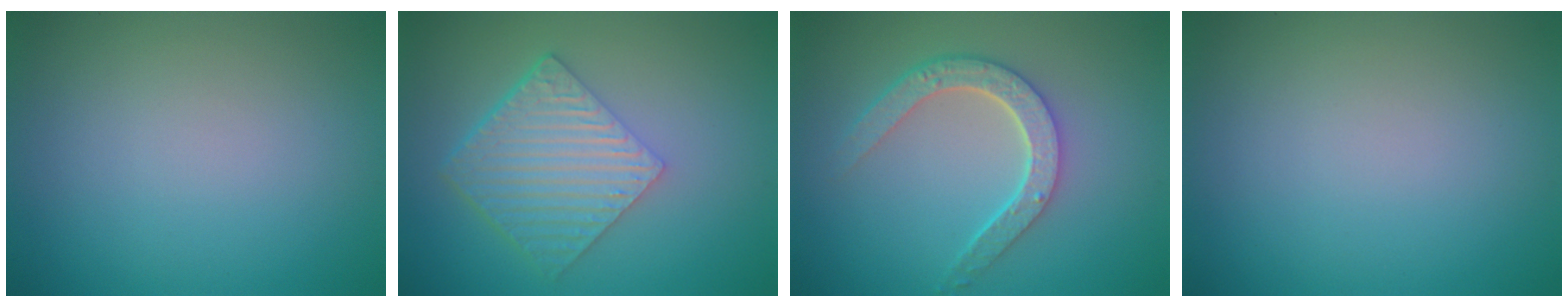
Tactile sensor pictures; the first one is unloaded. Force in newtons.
{"total": 6.0, "press": 4.2, "slide": 4.2}
{"total": 4.3, "press": 3.4, "slide": 2.6}
{"total": 0.0}